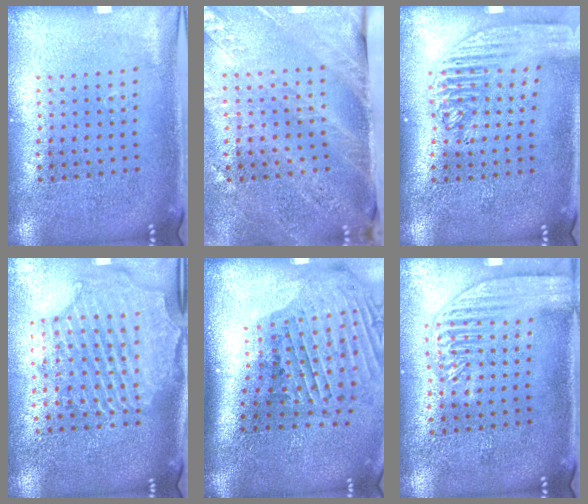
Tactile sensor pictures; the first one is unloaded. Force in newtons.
{"total": 3.4, "press": 2.9, "slide": 1.8}
{"total": 2.1, "press": 1.8, "slide": 1.1}
{"total": 2.2, "press": 2.1, "slide": 0.8}
{"total": 2.4, "press": 1.8, "slide": 1.6}
{"total": 3.2, "press": 3.2, "slide": 0.4}